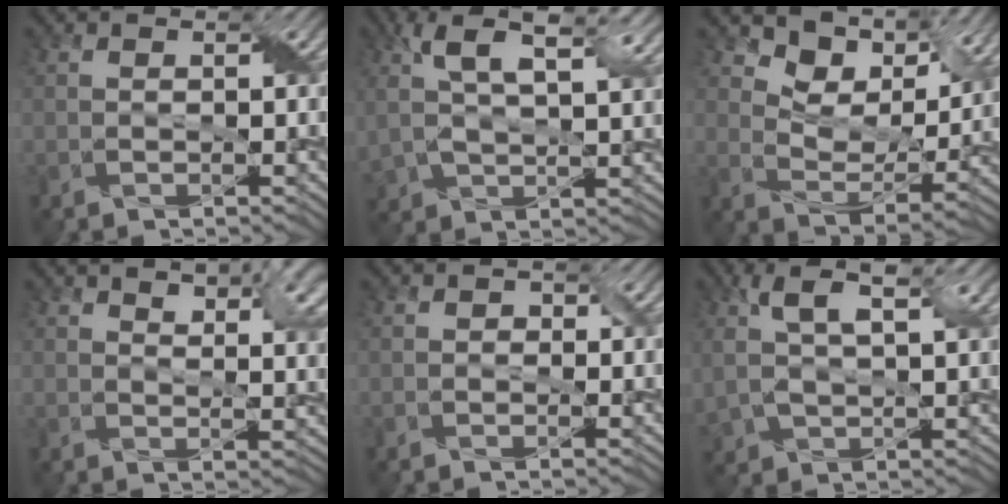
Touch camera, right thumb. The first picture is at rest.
{"total": 9.9, "force": [4.5, 4.2, 7.8], "torque": [-0.183, 0.003, 0.080]}
{"total": 8.9, "force": [5.5, 5.1, 4.8], "torque": [-0.093, -0.009, 0.091]}
{"total": 8.9, "force": [4.5, 3.9, 6.6], "torque": [-0.092, 0.007, 0.074]}
{"total": 0.9, "force": [-0.1, 0.9, 0.2], "torque": [0.000, -0.003, -0.005]}
{"total": 7.6, "force": [3.1, 3.3, 6.1], "torque": [-0.142, 0.003, 0.060]}